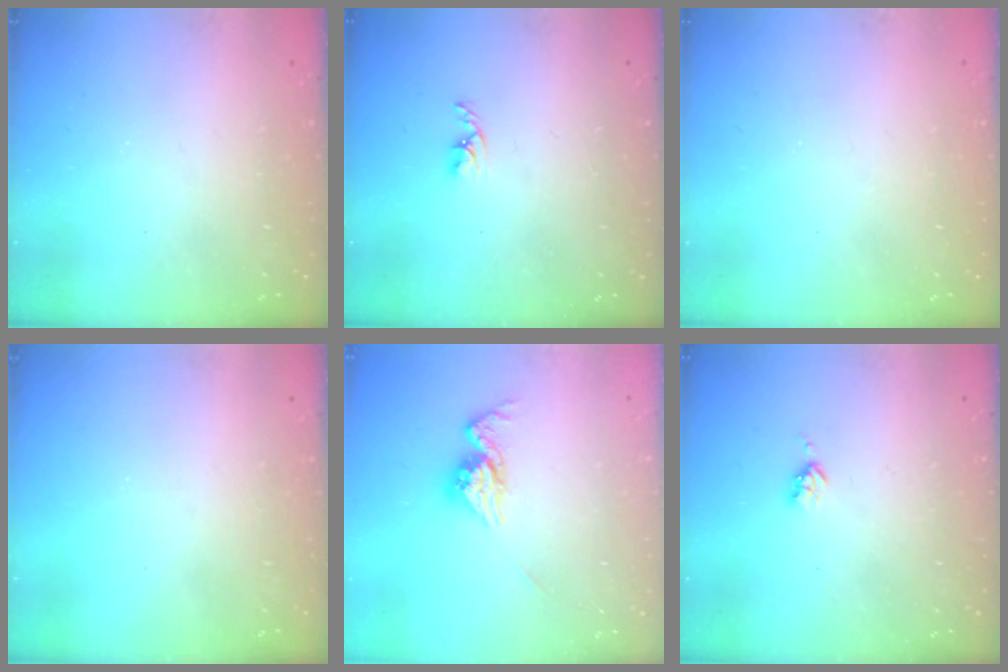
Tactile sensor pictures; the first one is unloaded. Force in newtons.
{"total": 2.7, "press": 2.7, "slide": 0.5}
{"total": 0.0}
{"total": 0.0}
{"total": 12.4, "press": 12.3, "slide": 1.0}
{"total": 2.7, "press": 2.6, "slide": 0.5}